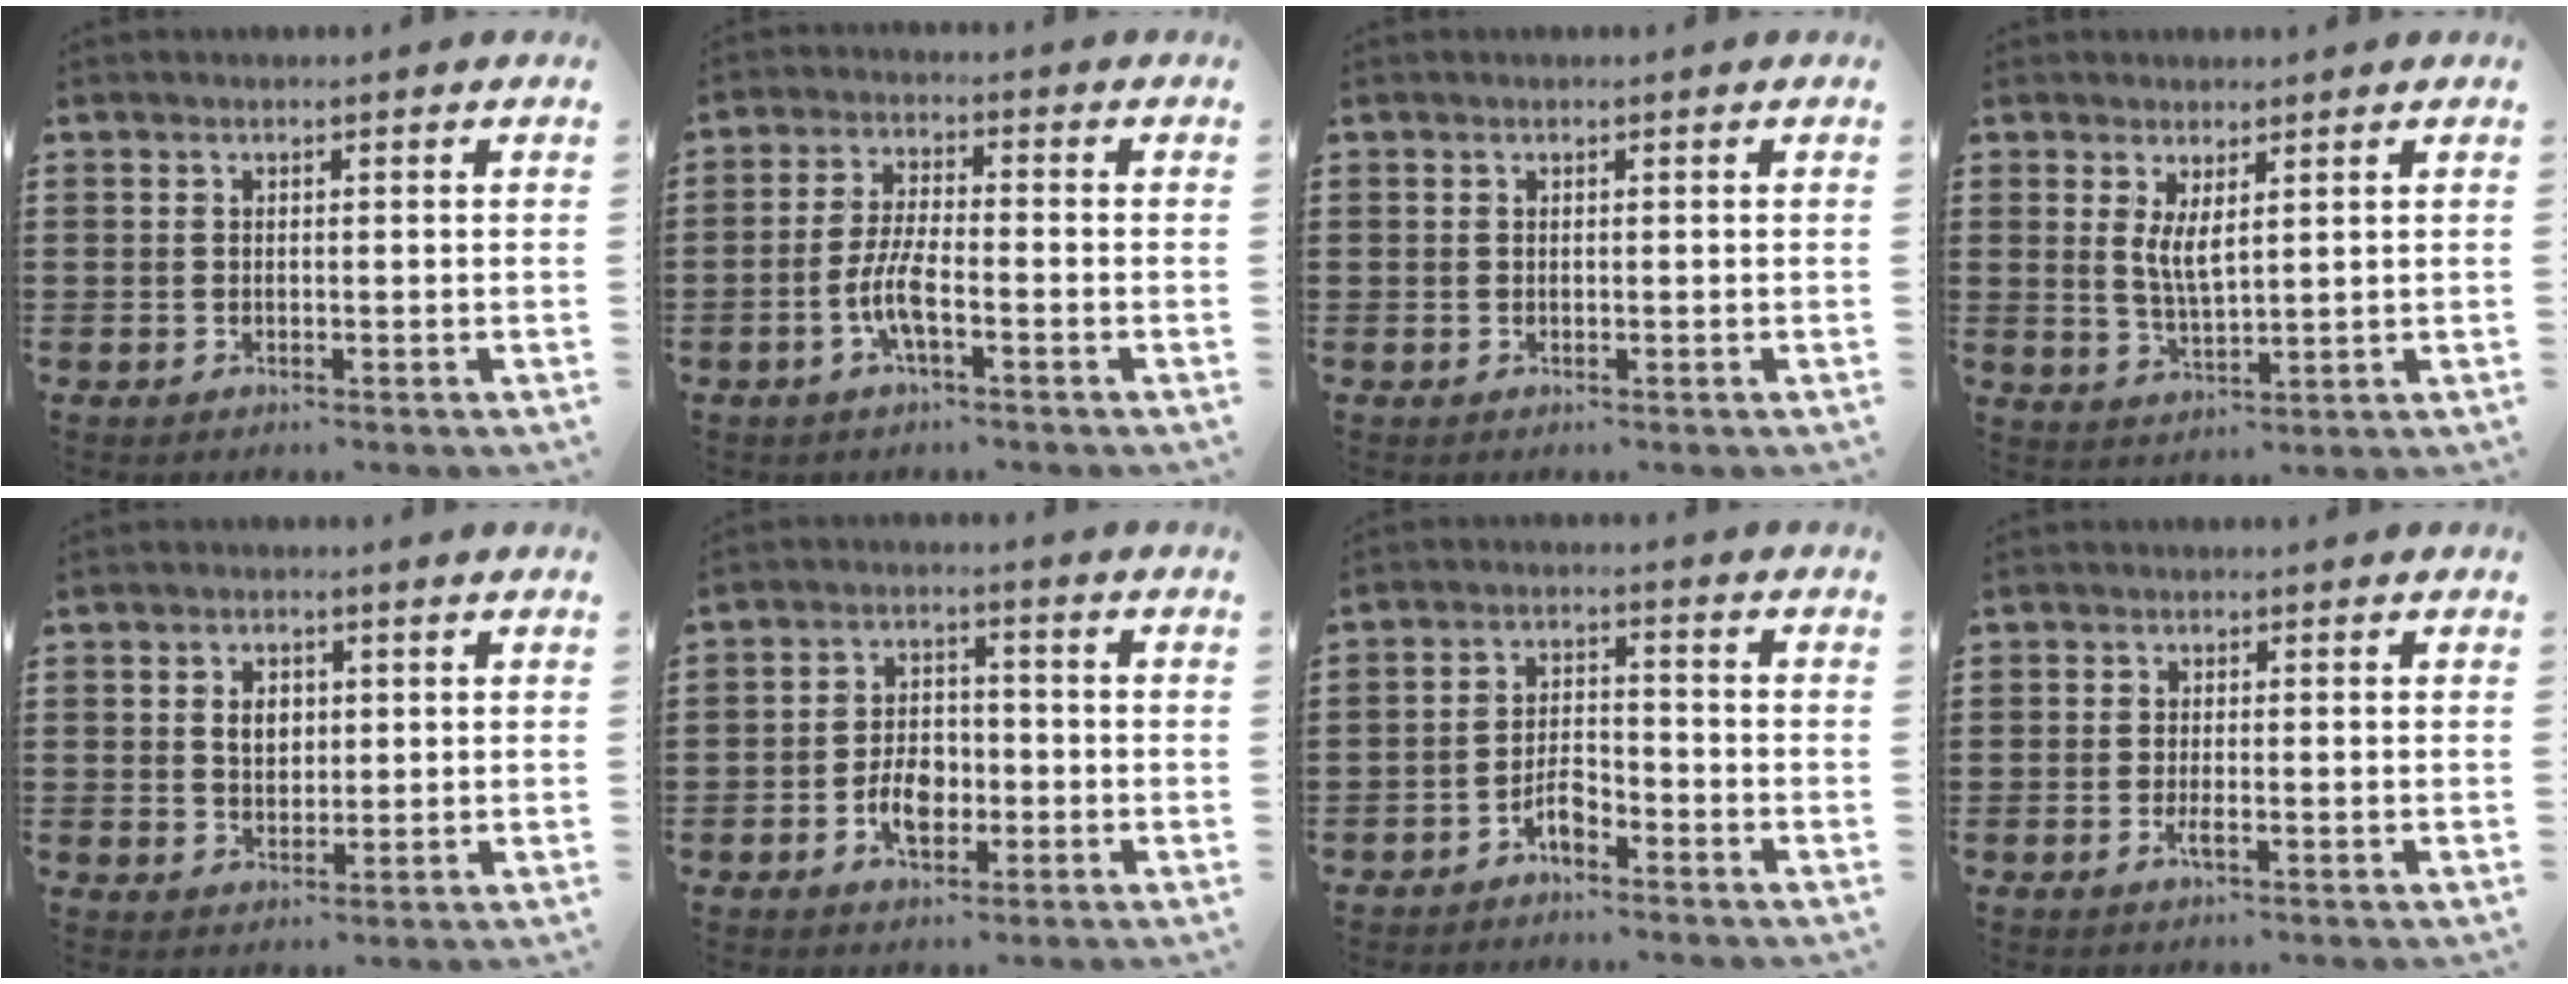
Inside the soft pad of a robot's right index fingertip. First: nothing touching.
{"total": 5.7, "force": [-2.3, 1.4, 5.1], "torque": [-0.121, -0.008, -0.051]}
{"total": 0.0}
{"total": 4.0, "force": [1.5, 1.3, 3.5], "torque": [-0.072, -0.001, 0.028]}
{"total": 3.4, "force": [0.7, 2.4, 2.3], "torque": [-0.045, 0.007, 0.008]}
{"total": 5.5, "force": [-1.9, 3.4, 3.8], "torque": [-0.067, 0.005, -0.036]}
{"total": 2.7, "force": [-2.2, 1.0, 1.3], "torque": [-0.028, 0.008, -0.045]}
{"total": 1.4, "force": [-0.6, 0.2, 1.2], "torque": [-0.029, -0.005, -0.013]}